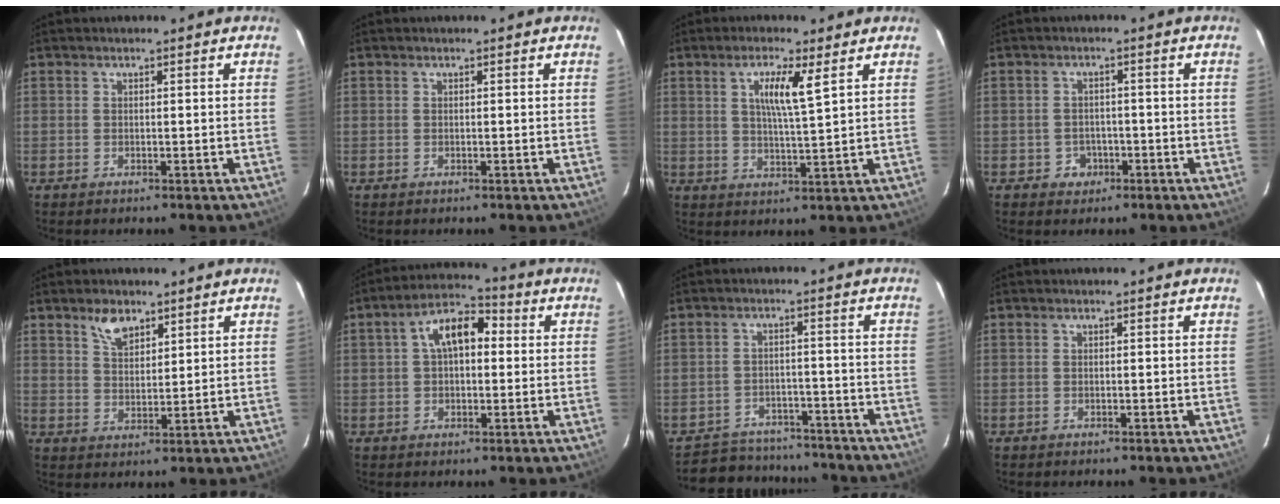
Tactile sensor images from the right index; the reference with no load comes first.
{"total": 0.0}
{"total": 6.2, "force": [2.7, 0.3, 5.5], "torque": [-0.101, -0.002, 0.046]}
{"total": 3.5, "force": [-1.5, 3.1, 0.5], "torque": [-0.017, 0.009, -0.017]}
{"total": 5.1, "force": [3.5, 2.5, 2.7], "torque": [-0.043, 0.004, 0.067]}
{"total": 8.9, "force": [1.5, 5.1, 7.1], "torque": [-0.126, 0.033, 0.023]}
{"total": 11.3, "force": [-9.8, 5.2, 1.9], "torque": [-0.052, 0.028, -0.126]}
{"total": 0.0}